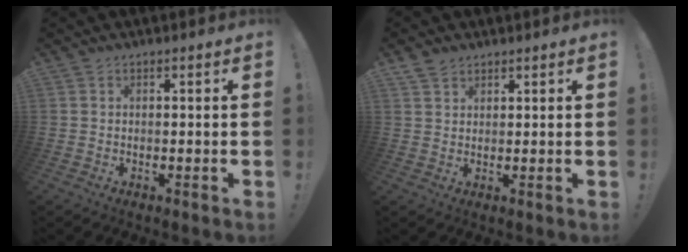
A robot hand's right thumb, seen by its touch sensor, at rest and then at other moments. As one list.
[{"total": 3.2, "force": [2.5, 1.8, 0.9], "torque": [-0.018, -0.010, 0.049]}]